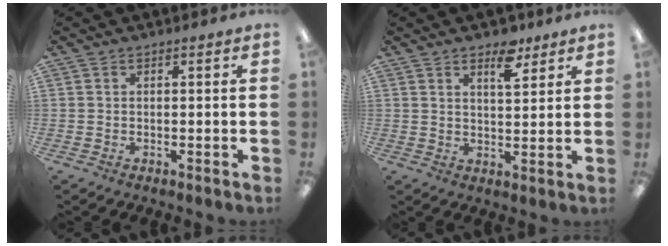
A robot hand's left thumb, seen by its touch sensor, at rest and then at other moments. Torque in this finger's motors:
{"motor_torque": [-0.23, -0.10, -0.03, 0.09, 0.03]}